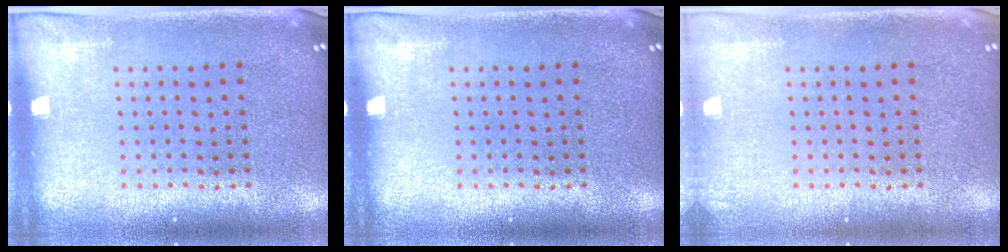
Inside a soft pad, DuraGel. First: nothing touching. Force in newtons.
{"total": 0.0}
{"total": 0.6, "press": 0.6, "slide": 0.0}